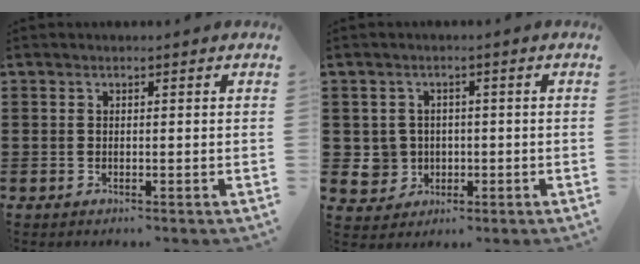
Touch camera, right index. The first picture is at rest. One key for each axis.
{"total": 3.9, "fx": -0.4, "fy": 3.8, "fz": 0.6, "tx": -0.035, "ty": 0.007, "tz": -0.012}